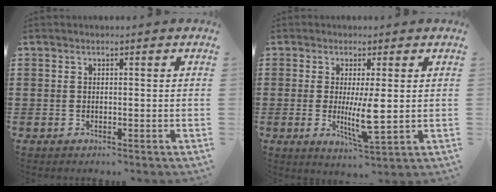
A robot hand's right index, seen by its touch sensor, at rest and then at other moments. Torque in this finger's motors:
{"motor_torque": [1.60, 0.54, 0.60, 0.14]}